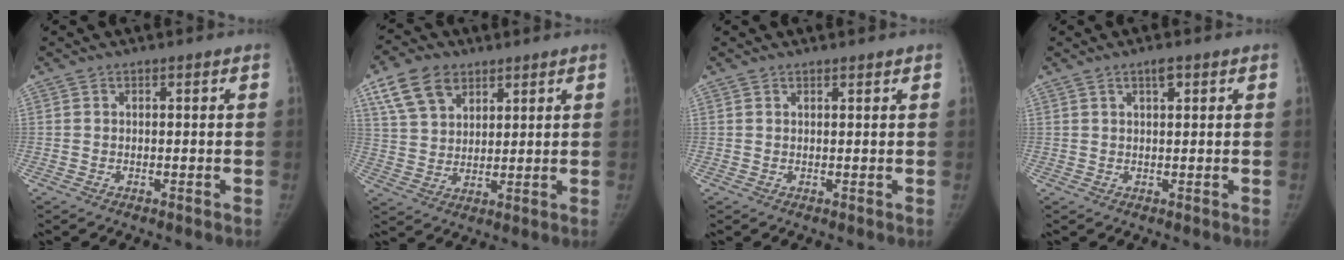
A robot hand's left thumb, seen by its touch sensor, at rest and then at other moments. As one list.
[{"total": 10.1, "force": [5.7, 6.6, 5.1], "torque": [-0.075, -0.016, 0.111]}, {"total": 0.6, "force": [0.6, 0.2, 0.1], "torque": [-0.003, -0.006, 0.007]}, {"total": 2.1, "force": [1.2, 0.6, 1.6], "torque": [-0.027, -0.004, 0.020]}]